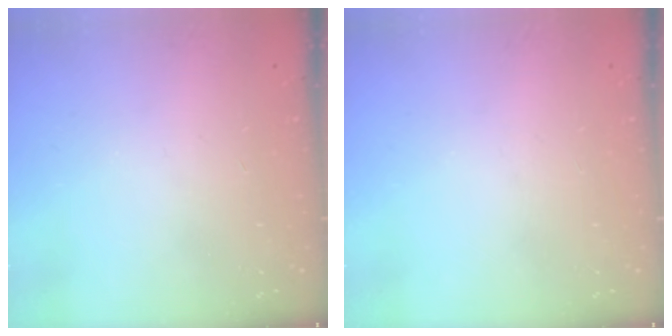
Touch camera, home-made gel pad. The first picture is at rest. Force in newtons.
{"total": 0.0}